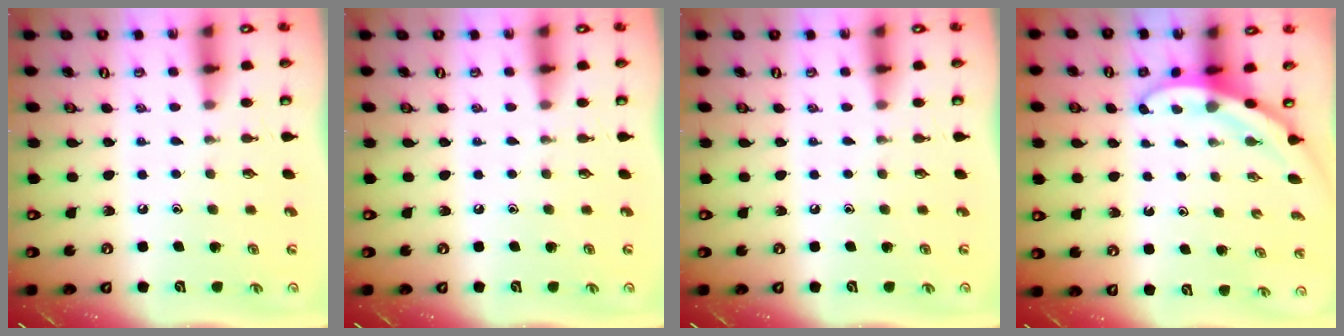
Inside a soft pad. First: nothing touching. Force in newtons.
{"total": 0.0}
{"total": 0.0}
{"total": 3.2, "press": 3.2, "slide": 0.1}